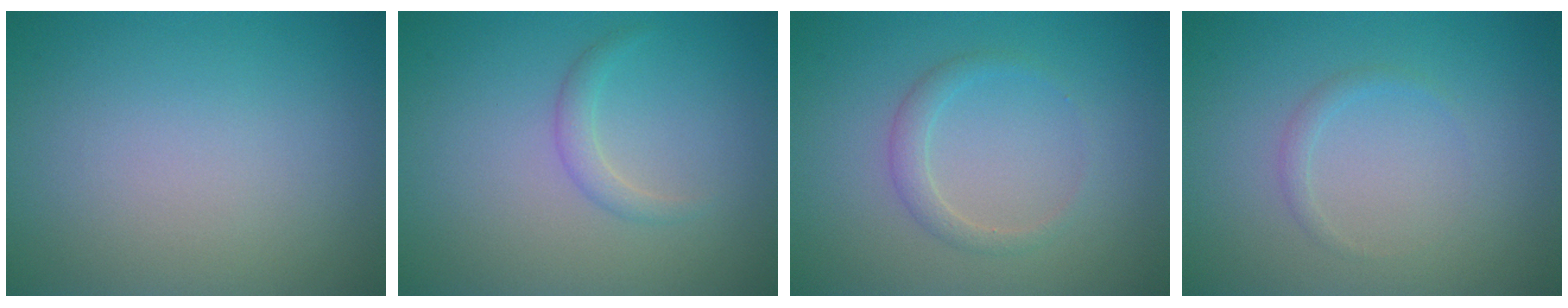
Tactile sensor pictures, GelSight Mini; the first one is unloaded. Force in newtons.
{"total": 1.3, "press": 1.3, "slide": 0.1}
{"total": 1.6, "press": 1.6, "slide": 0.1}
{"total": 0.8, "press": 0.8, "slide": 0.1}